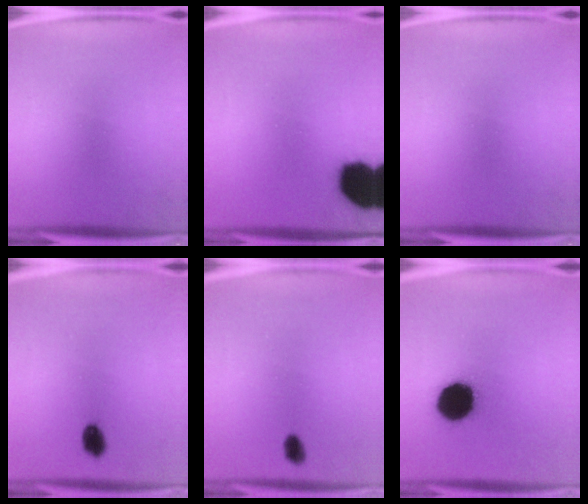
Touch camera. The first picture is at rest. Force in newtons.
{"total": 16.5}
{"total": 0.0}
{"total": 4.2}
{"total": 2.7}
{"total": 17.0}